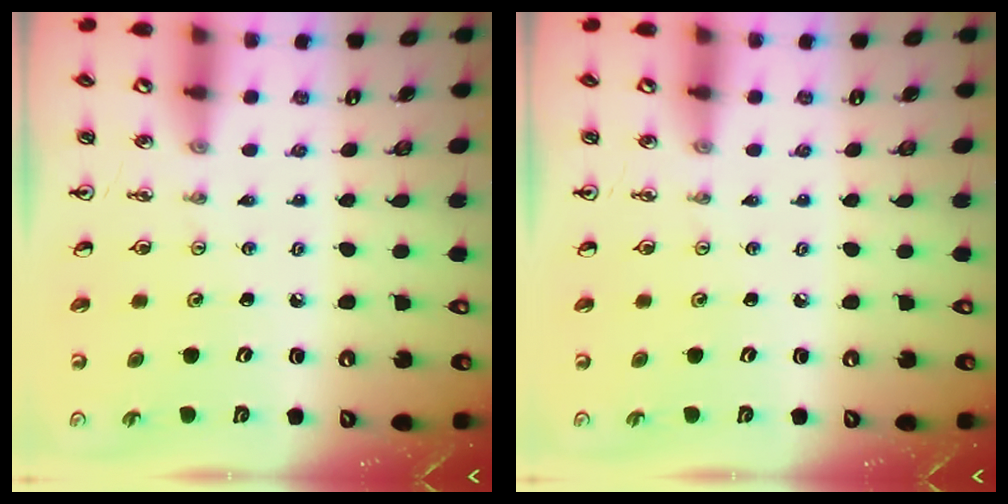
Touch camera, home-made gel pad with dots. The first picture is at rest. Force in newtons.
{"total": 0.0}